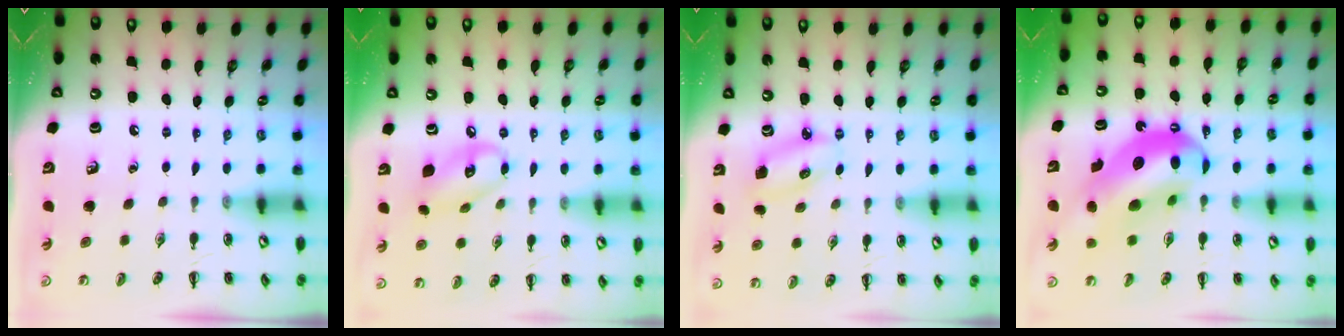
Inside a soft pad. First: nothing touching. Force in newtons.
{"total": 10.1, "press": 9.9, "slide": 1.9}
{"total": 4.8, "press": 4.7, "slide": 1.1}
{"total": 15.9, "press": 15.2, "slide": 4.4}